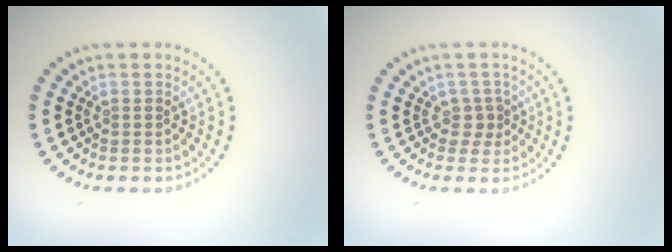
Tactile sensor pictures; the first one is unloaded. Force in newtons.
{"total": 1.5, "press": 1.1, "slide": 1.1}